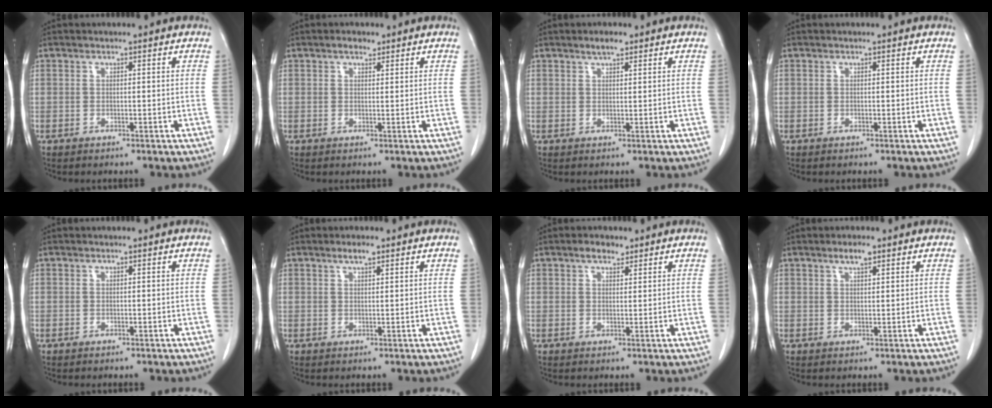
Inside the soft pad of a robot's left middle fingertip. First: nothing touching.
{"total": 1.3, "force": [1.0, 0.6, 0.7], "torque": [-0.016, 0.002, 0.014]}
{"total": 1.9, "force": [1.4, 0.5, 1.1], "torque": [-0.024, 0.001, 0.024]}
{"total": 0.0}
{"total": 0.0}
{"total": 1.7, "force": [1.2, 0.3, 1.2], "torque": [-0.026, 0.002, 0.022]}
{"total": 2.2, "force": [1.6, 1.0, 1.1], "torque": [-0.024, 0.005, 0.025]}
{"total": 2.2, "force": [1.5, 0.4, 1.5], "torque": [-0.032, 0.002, 0.027]}